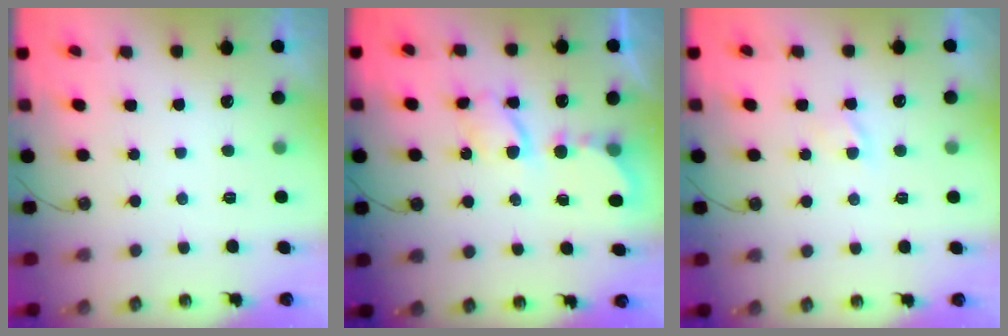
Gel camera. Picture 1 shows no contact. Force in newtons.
{"total": 6.4, "press": 6.4, "slide": 0.3}
{"total": 1.4, "press": 1.4, "slide": 0.2}